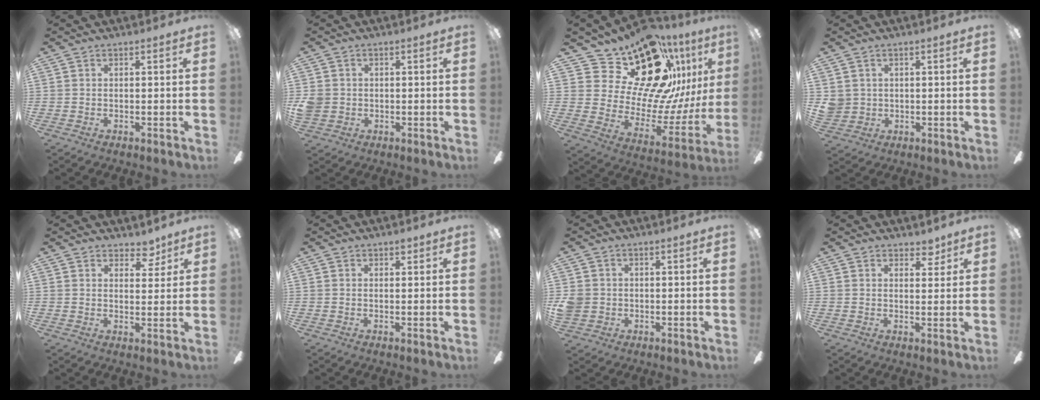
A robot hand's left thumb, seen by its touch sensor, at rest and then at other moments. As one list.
[{"total": 3.7, "force": [-0.1, 3.5, 1.1], "torque": [-0.014, 0.008, 0.001]}, {"total": 25.0, "force": [16.8, 12.2, 14.0], "torque": [-0.241, -0.123, 0.307]}, {"total": 3.5, "force": [1.1, 3.3, 0.2], "torque": [-0.015, 0.009, 0.023]}, {"total": 5.0, "force": [4.1, 2.6, 1.4], "torque": [-0.006, -0.022, 0.071]}, {"total": 0.9, "force": [0.8, 0.5, 0.2], "torque": [-0.004, 0.000, 0.015]}, {"total": 3.8, "force": [0.0, 3.7, 1.1], "torque": [-0.015, 0.009, 0.002]}, {"total": 3.8, "force": [3.1, 2.0, 1.0], "torque": [0.005, -0.018, 0.053]}]